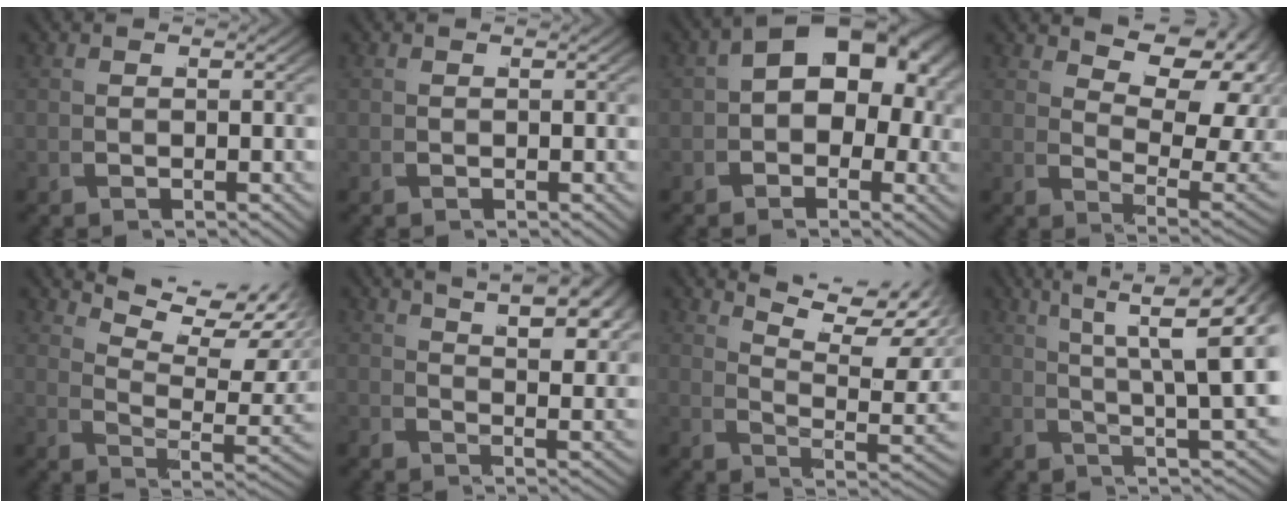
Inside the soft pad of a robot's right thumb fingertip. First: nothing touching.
{"total": 0.0}
{"total": 8.4, "force": [1.1, 5.2, 6.5], "torque": [-0.103, -0.004, 0.018]}
{"total": 8.6, "force": [3.6, 4.3, 6.6], "torque": [-0.095, -0.011, 0.069]}
{"total": 9.3, "force": [6.2, 3.2, 6.2], "torque": [-0.077, 0.017, 0.096]}
{"total": 6.5, "force": [4.1, 2.3, 4.5], "torque": [-0.046, 0.009, 0.064]}
{"total": 10.5, "force": [6.9, 3.5, 7.0], "torque": [-0.083, 0.025, 0.103]}
{"total": 9.4, "force": [3.1, 3.5, 8.2], "torque": [-0.094, 0.007, 0.047]}